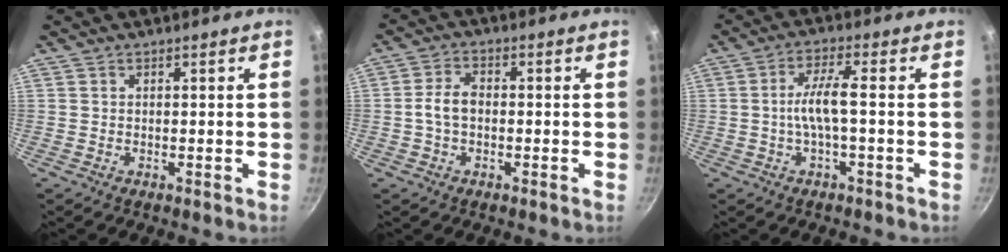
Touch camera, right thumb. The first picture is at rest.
{"total": 4.6, "force": [-0.7, 3.2, 3.3], "torque": [-0.054, 0.022, -0.018]}
{"total": 5.5, "force": [-0.9, 0.8, 5.3], "torque": [-0.116, 0.018, -0.021]}